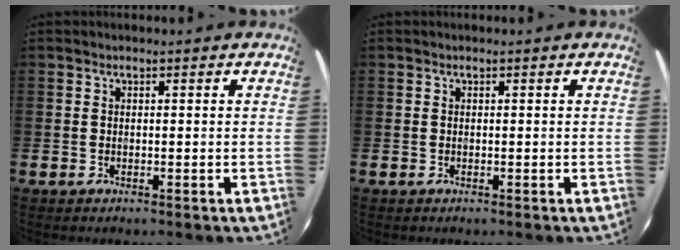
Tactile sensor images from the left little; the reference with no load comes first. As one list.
[{"total": 0.0}]